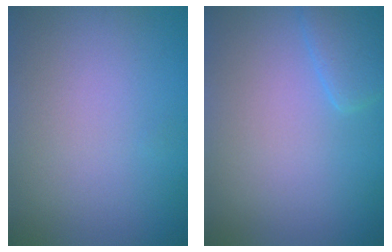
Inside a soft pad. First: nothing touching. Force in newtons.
{"total": 2.3, "press": 2.3, "slide": 0.1}